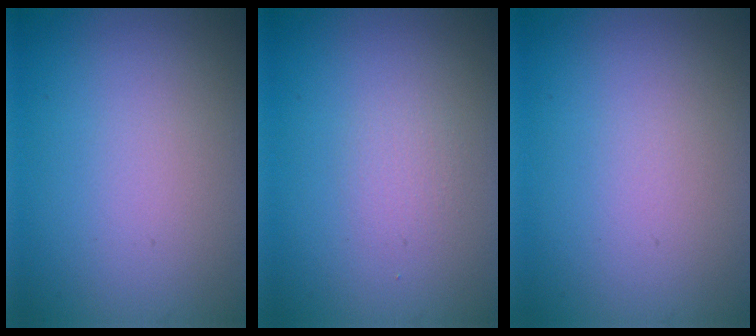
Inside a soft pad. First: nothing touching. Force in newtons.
{"total": 0.9, "press": 0.9, "slide": 0.0}
{"total": 0.0}